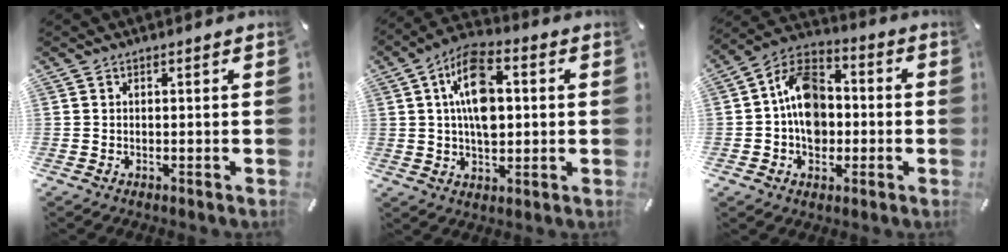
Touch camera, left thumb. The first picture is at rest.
{"total": 12.3, "force": [2.0, 7.3, 9.7], "torque": [-0.179, 0.006, 0.033]}
{"total": 12.5, "force": [-1.0, 9.9, 7.5], "torque": [-0.133, 0.025, -0.017]}